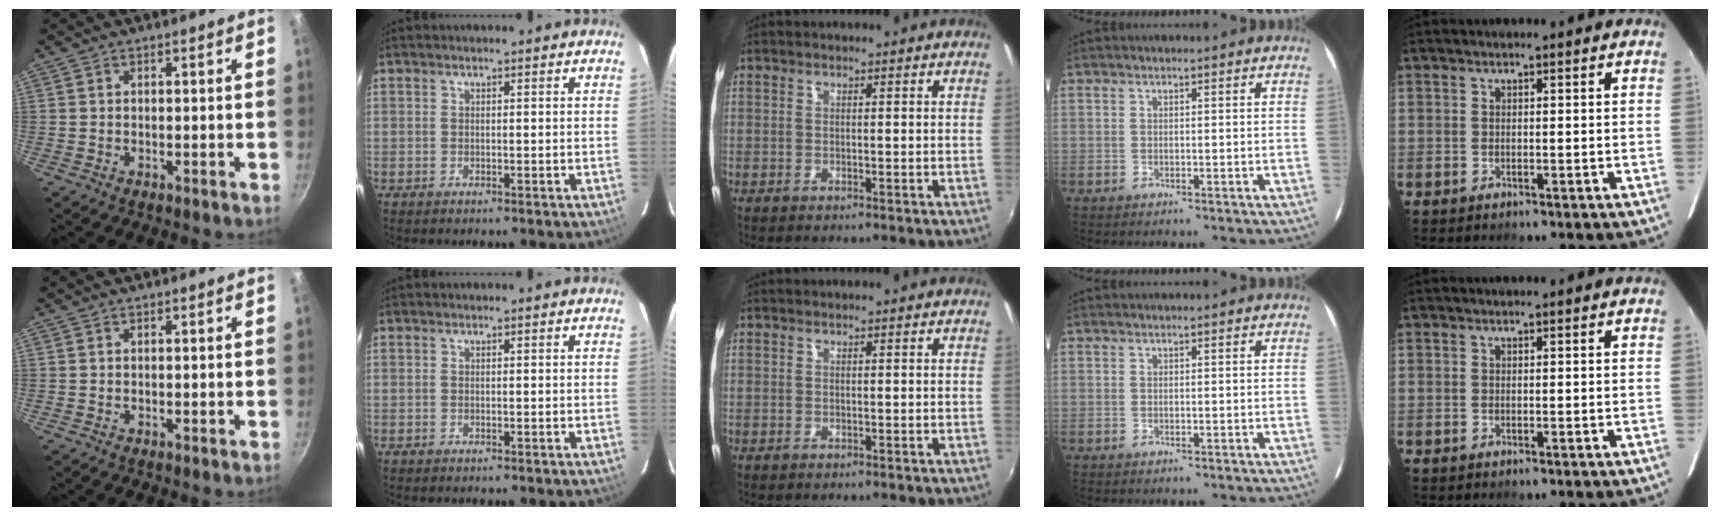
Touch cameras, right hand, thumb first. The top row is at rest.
{}